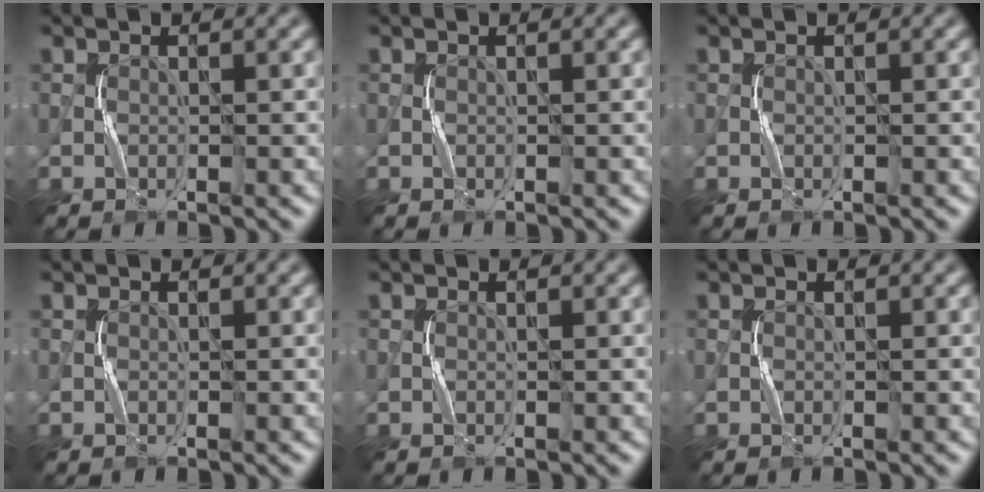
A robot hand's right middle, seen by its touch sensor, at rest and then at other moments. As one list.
[{"total": 0.0}, {"total": 0.0}, {"total": 0.0}, {"total": 0.0}, {"total": 0.0}]